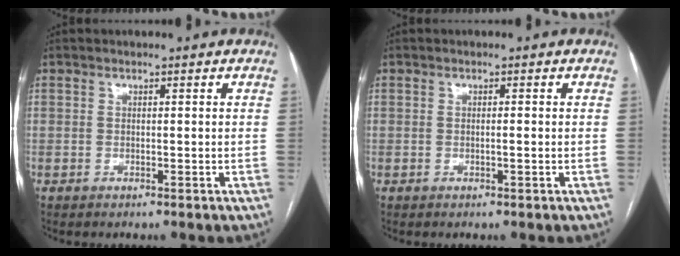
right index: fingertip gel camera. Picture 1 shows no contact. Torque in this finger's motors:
{"motor_torque": [-0.15, 0.13, -0.03, 0.00]}